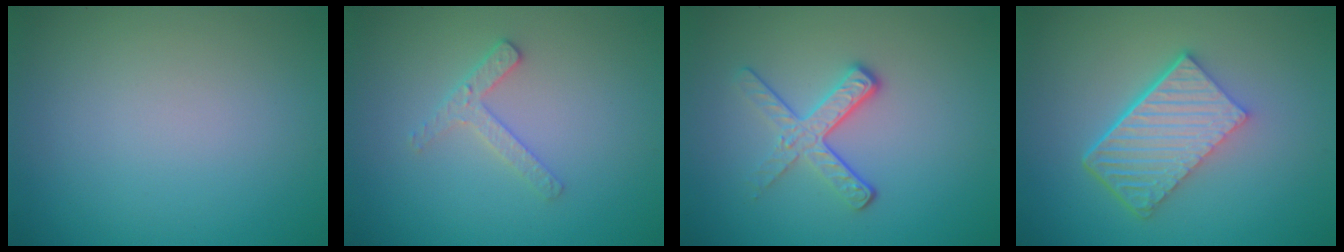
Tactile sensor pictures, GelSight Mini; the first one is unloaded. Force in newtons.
{"total": 1.9, "press": 1.8, "slide": 0.4}
{"total": 3.2, "press": 2.4, "slide": 2.1}
{"total": 6.1, "press": 4.1, "slide": 4.4}